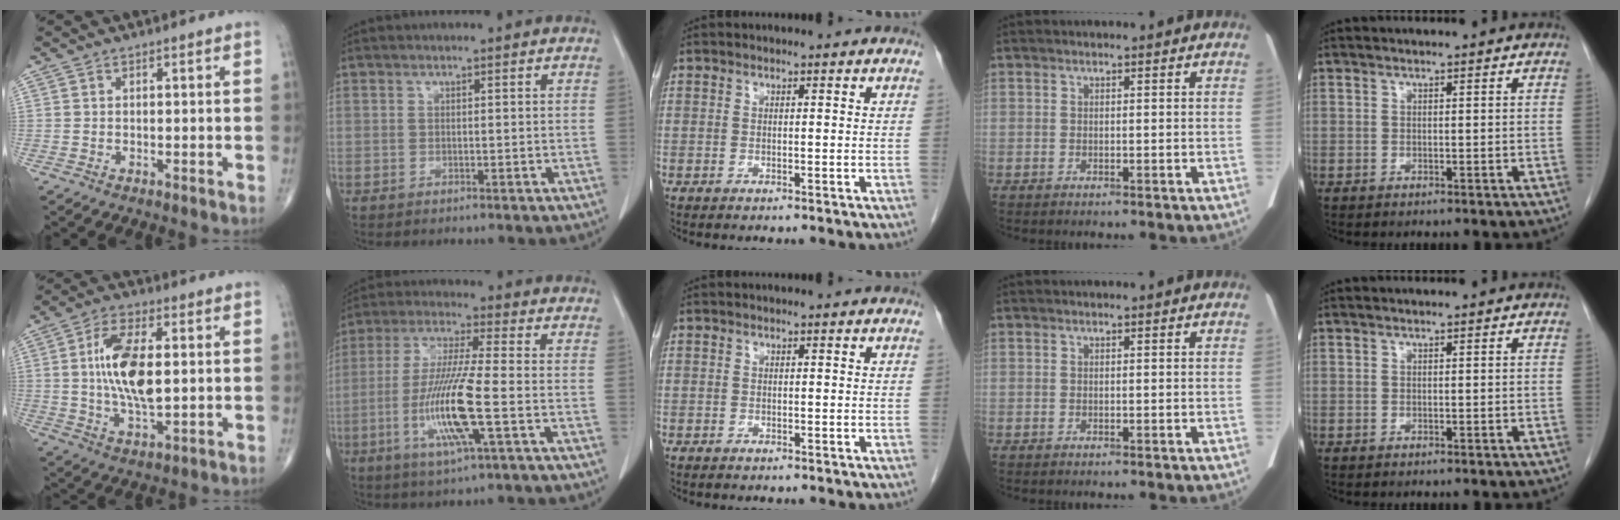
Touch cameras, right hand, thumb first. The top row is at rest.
{"thumb": {"total": 13.2, "force": [1.2, 5.8, 11.8], "torque": [-0.223, -0.004, 0.023]}, "index": {"total": 12.6, "force": [-3.2, 0.3, 12.1], "torque": [-0.249, -0.016, -0.067]}, "middle": {"total": 0.7, "force": [-0.6, 0.4, 0.2], "torque": [-0.006, 0.000, -0.010]}}